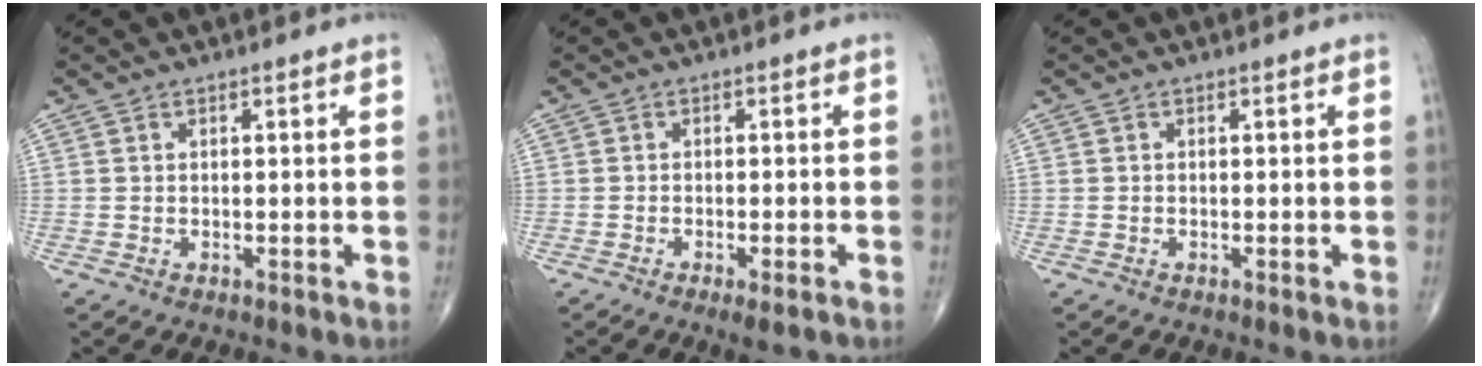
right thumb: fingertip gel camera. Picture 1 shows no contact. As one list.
[{"total": 2.9, "force": [-1.7, 0.5, 2.2], "torque": [-0.039, -0.002, -0.027]}, {"total": 0.0}]